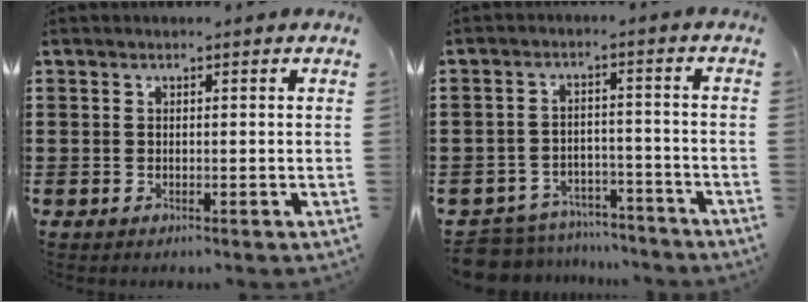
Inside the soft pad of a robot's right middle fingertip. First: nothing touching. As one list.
[{"total": 5.9, "force": [-5.8, 1.1, 0.3], "torque": [-0.017, 0.011, -0.121]}]